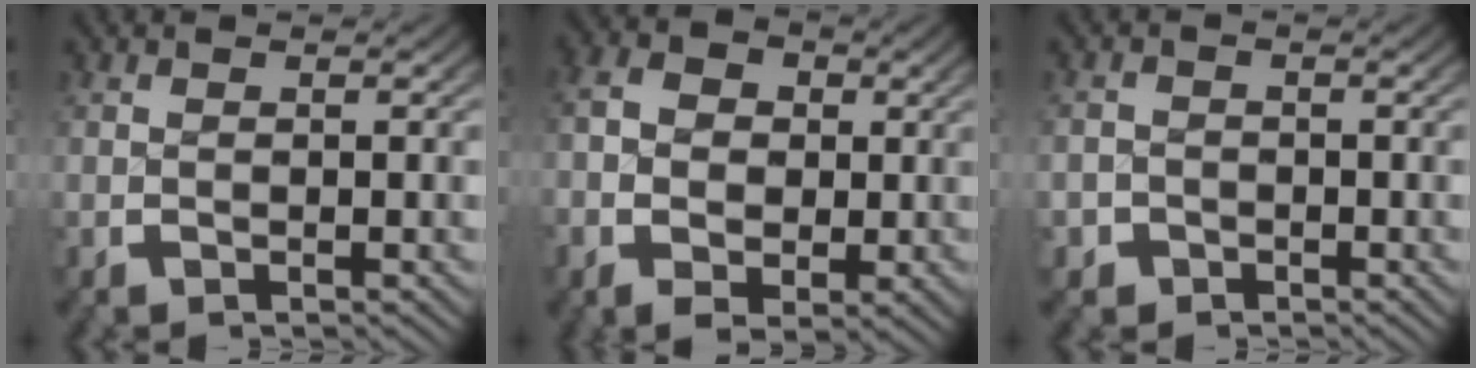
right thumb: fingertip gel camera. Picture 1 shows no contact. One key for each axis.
{"total": 6.2, "fx": 0.0, "fy": 4.7, "fz": 4.1, "tx": -0.071, "ty": -0.016, "tz": 0.002}
{"total": 2.4, "fx": -1.6, "fy": 1.7, "fz": -0.1, "tx": 0.005, "ty": -0.012, "tz": -0.027}